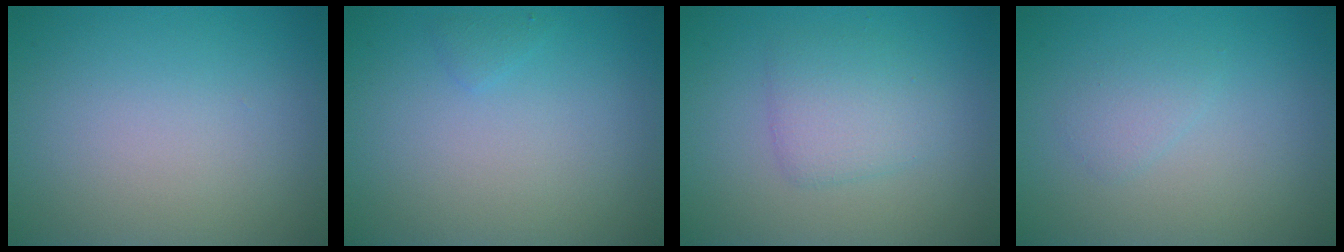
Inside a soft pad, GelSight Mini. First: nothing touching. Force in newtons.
{"total": 0.6, "press": 0.6, "slide": 0.0}
{"total": 2.7, "press": 2.7, "slide": 0.1}
{"total": 1.1, "press": 1.1, "slide": 0.1}